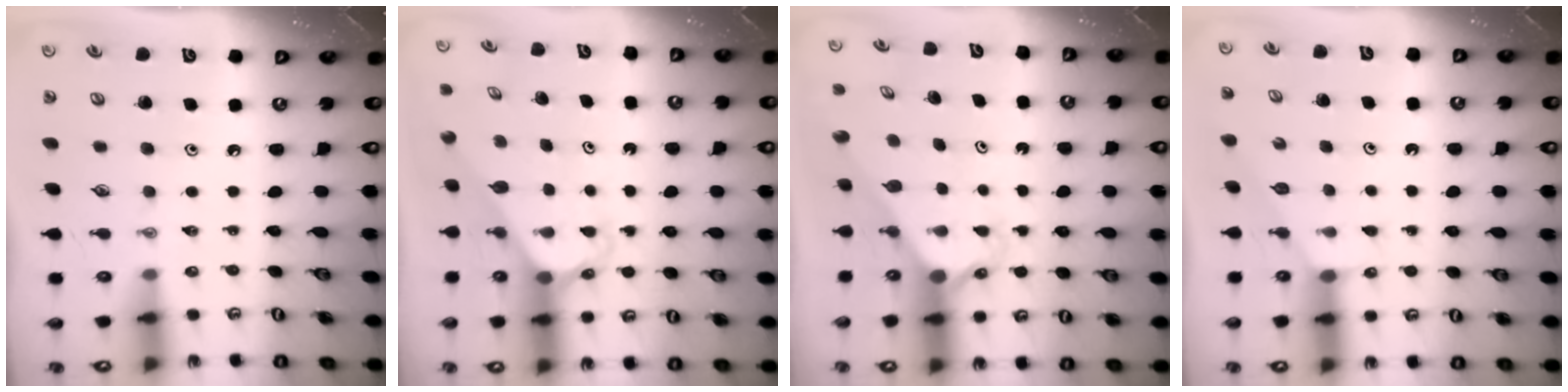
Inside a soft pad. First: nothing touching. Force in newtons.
{"total": 2.6, "press": 2.6, "slide": 0.2}
{"total": 2.6, "press": 2.6, "slide": 0.2}
{"total": 1.7, "press": 1.7, "slide": 0.3}